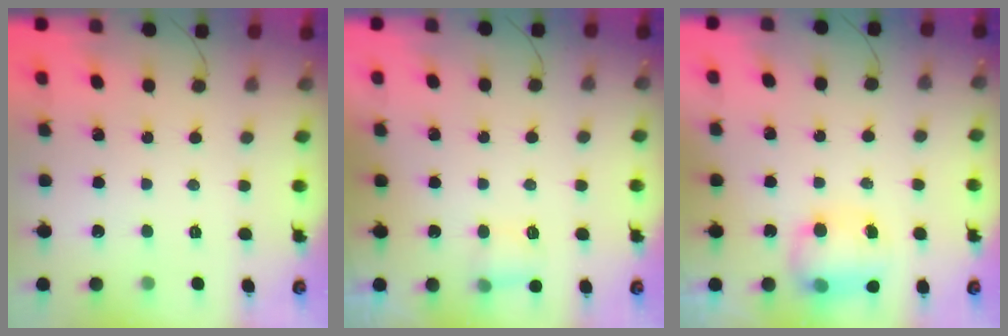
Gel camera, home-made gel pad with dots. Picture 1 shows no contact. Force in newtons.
{"total": 4.5, "press": 4.4, "slide": 1.2}
{"total": 11.9, "press": 9.6, "slide": 7.0}